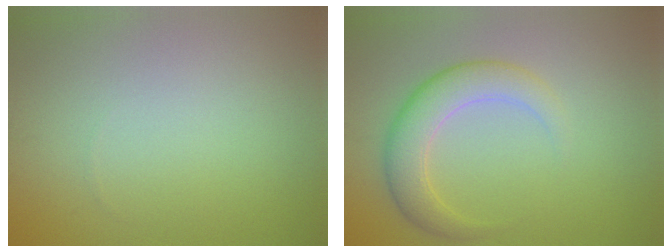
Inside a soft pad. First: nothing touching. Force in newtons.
{"total": 4.5, "press": 4.5, "slide": 0.2}